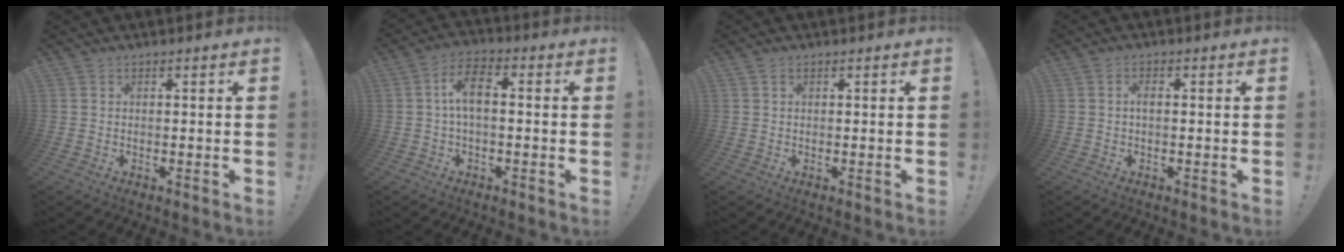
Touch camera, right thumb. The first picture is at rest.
{"total": 7.4, "force": [0.2, 3.3, 6.6], "torque": [-0.140, 0.010, 0.006]}
{"total": 0.6, "force": [0.3, 0.5, 0.1], "torque": [-0.007, 0.003, 0.007]}
{"total": 1.7, "force": [-0.2, 0.5, 1.6], "torque": [-0.038, 0.009, -0.004]}